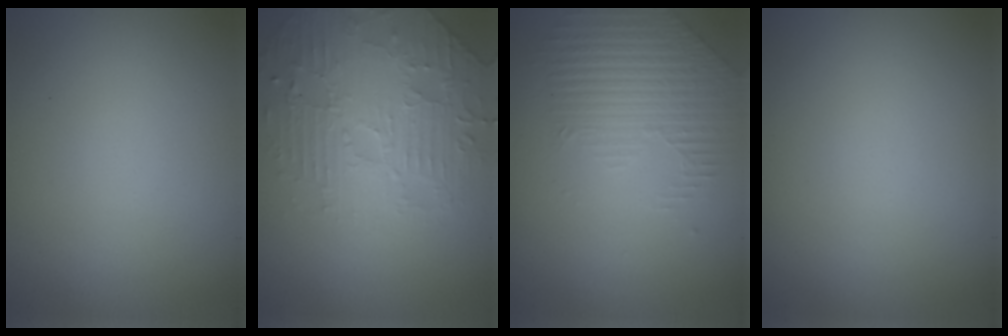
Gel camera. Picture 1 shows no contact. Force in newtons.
{"total": 4.4, "press": 4.0, "slide": 1.7}
{"total": 1.7, "press": 1.3, "slide": 1.1}
{"total": 0.0}